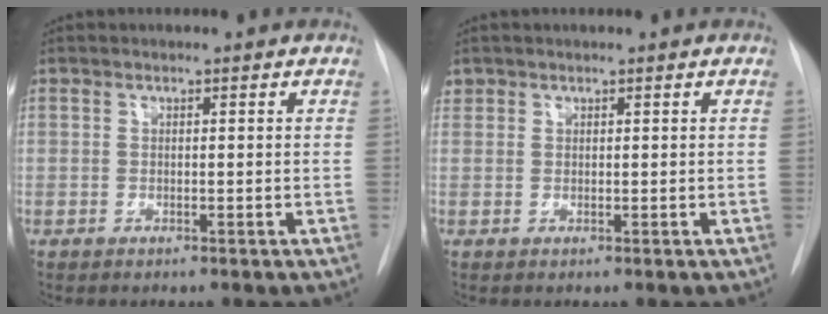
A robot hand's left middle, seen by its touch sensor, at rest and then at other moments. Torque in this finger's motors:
{"motor_torque": [-0.07, -0.07, 0.05, -0.03]}